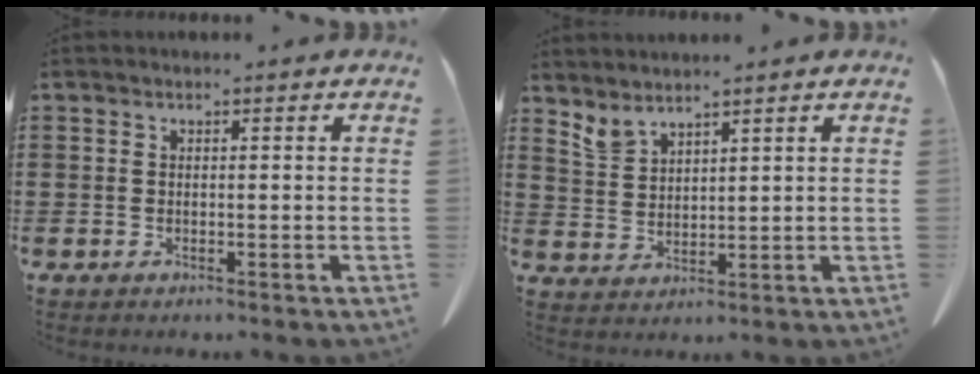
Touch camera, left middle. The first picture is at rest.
{"total": 3.0, "force": [2.9, 0.4, 0.7], "torque": [-0.023, -0.005, 0.055]}